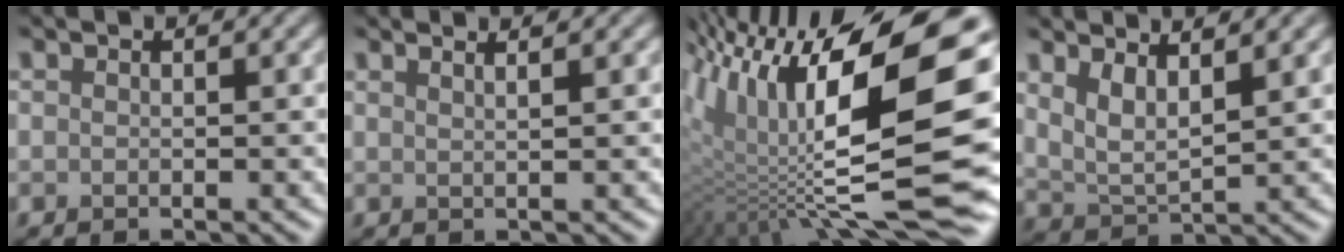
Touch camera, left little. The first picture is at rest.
{"total": 3.0, "force": [1.9, 1.2, 2.0], "torque": [-0.002, 0.014, -0.007]}
{"total": 18.3, "force": [3.0, 7.0, 16.6], "torque": [-0.294, 0.018, 0.049]}
{"total": 3.5, "force": [2.0, 1.1, 2.6], "torque": [-0.058, -0.009, 0.043]}